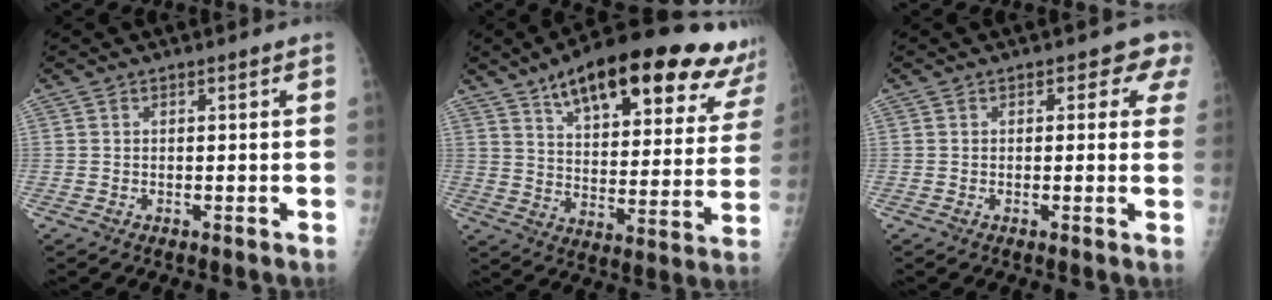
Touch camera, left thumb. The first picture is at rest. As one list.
[{"total": 27.7, "force": [18.4, 9.3, 18.5], "torque": [-0.234, -0.045, 0.256]}, {"total": 3.9, "force": [1.9, 2.5, 2.2], "torque": [0.015, -0.002, 0.010]}]